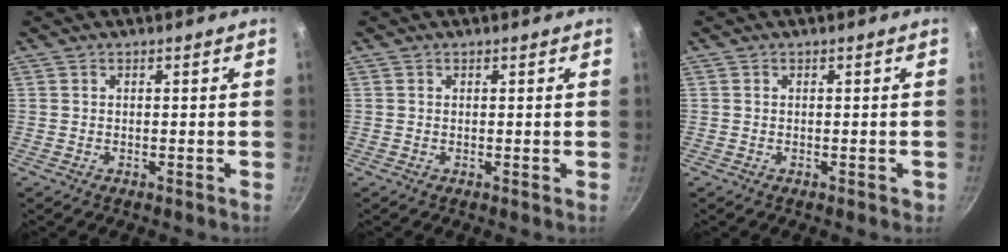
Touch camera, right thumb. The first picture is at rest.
{"total": 0.0}
{"total": 0.9, "force": [-0.2, 0.7, 0.6], "torque": [-0.001, 0.003, -0.004]}